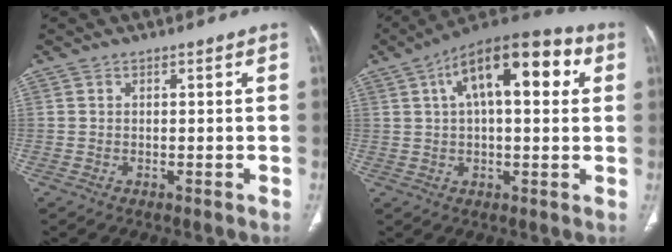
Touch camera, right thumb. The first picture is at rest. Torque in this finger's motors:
{"motor_torque": [0.65, 4.36, 1.37, -0.13, 0.14]}